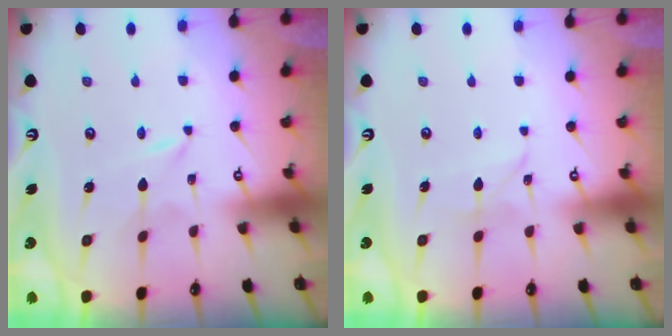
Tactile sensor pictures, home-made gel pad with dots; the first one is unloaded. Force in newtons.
{"total": 2.8, "press": 2.8, "slide": 0.3}